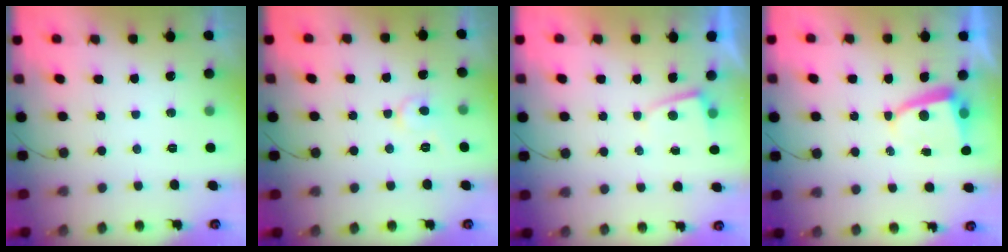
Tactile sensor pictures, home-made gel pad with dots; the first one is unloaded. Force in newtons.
{"total": 5.8, "press": 5.8, "slide": 0.4}
{"total": 1.0, "press": 1.0, "slide": 0.3}
{"total": 4.6, "press": 4.6, "slide": 0.5}